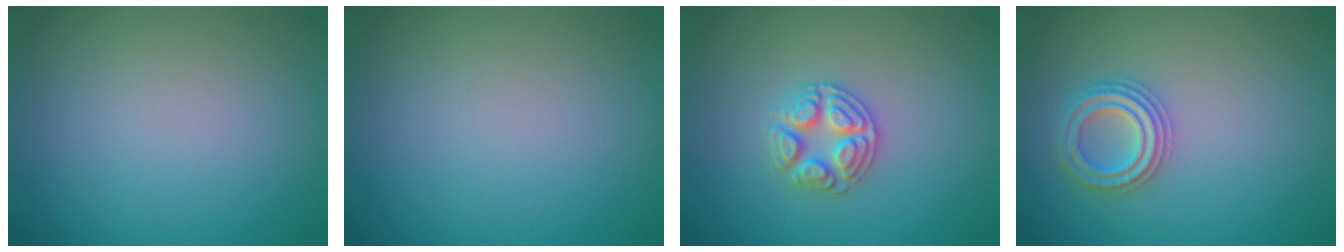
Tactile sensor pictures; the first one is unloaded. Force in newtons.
{"total": 0.0}
{"total": 3.0, "press": 2.9, "slide": 0.4}
{"total": 2.9, "press": 2.9, "slide": 0.5}